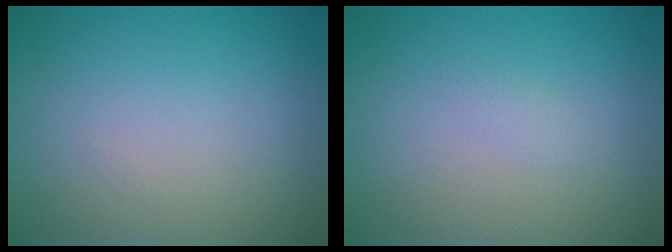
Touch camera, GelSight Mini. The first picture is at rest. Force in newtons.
{"total": 0.6, "press": 0.6, "slide": 0.1}